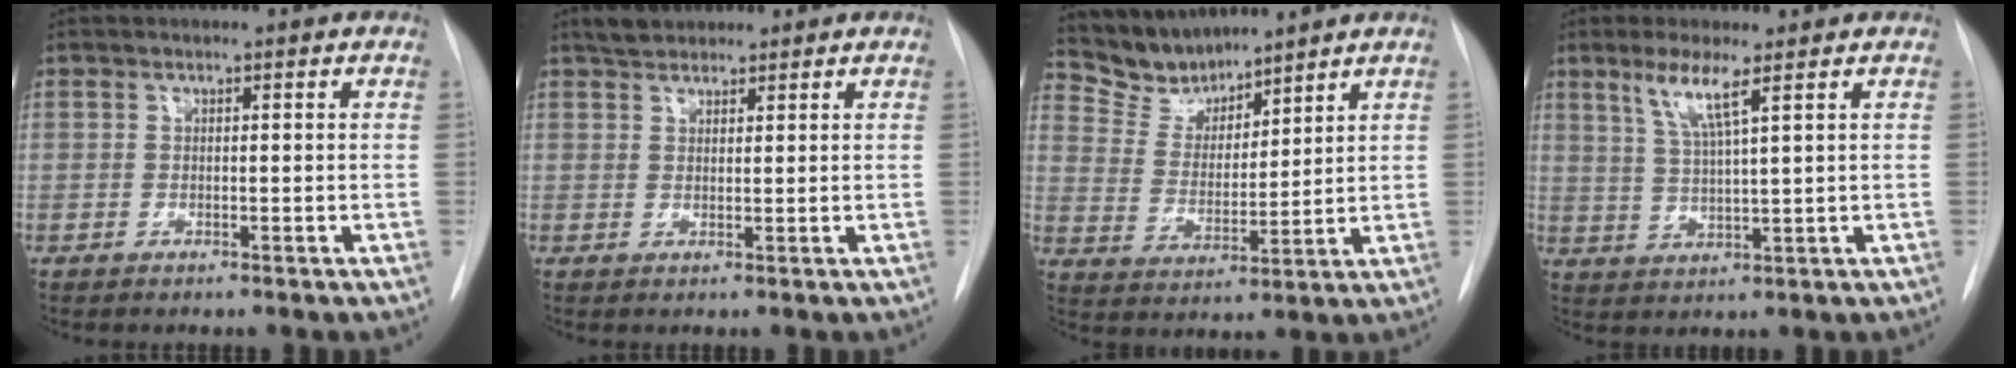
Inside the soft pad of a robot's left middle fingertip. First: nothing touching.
{"total": 3.0, "force": [2.5, 1.3, 0.8], "torque": [-0.018, 0.010, 0.042]}
{"total": 7.6, "force": [7.3, 2.0, 0.3], "torque": [-0.012, 0.005, 0.154]}
{"total": 5.6, "force": [3.1, -0.3, 4.7], "torque": [-0.095, -0.007, 0.062]}